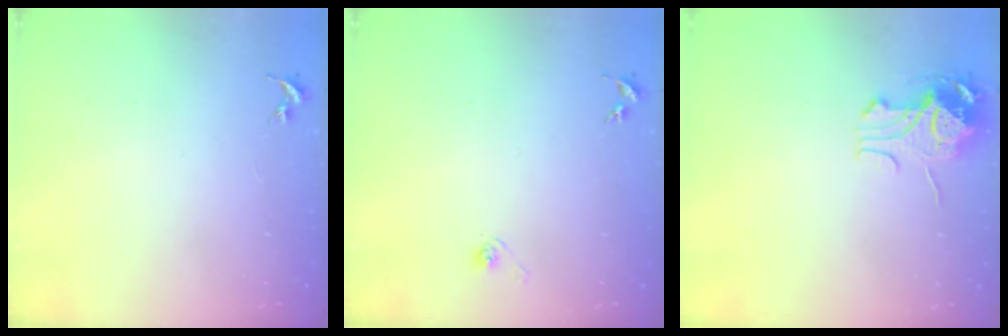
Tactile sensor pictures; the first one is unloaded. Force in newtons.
{"total": 2.9, "press": 2.6, "slide": 1.4}
{"total": 10.6, "press": 10.6, "slide": 0.9}